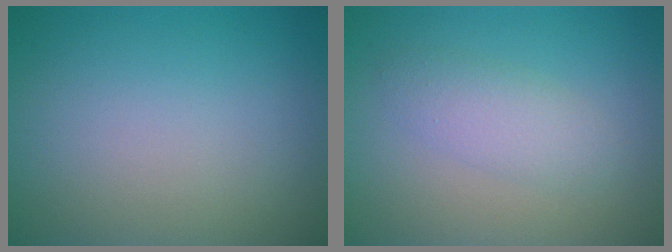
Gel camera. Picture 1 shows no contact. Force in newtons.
{"total": 2.5, "press": 2.5, "slide": 0.1}